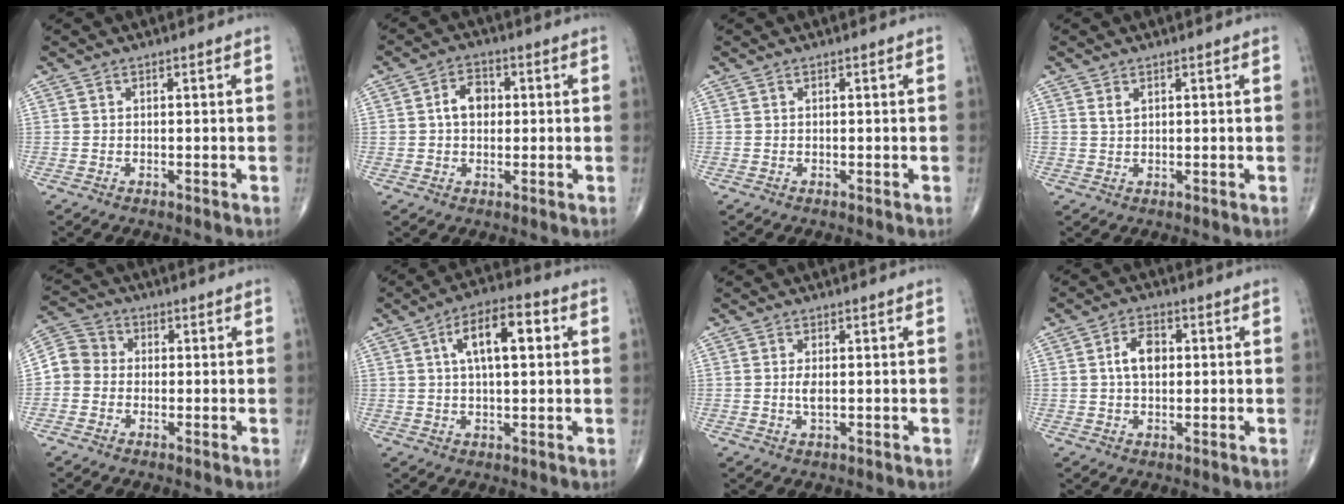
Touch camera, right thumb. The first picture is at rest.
{"total": 5.4, "force": [0.6, 4.0, 3.7], "torque": [-0.049, 0.013, 0.006]}
{"total": 0.0}
{"total": 1.4, "force": [0.8, 0.8, 0.8], "torque": [-0.014, 0.000, 0.020]}
{"total": 6.0, "force": [-0.7, 5.5, 2.3], "torque": [-0.028, 0.022, -0.030]}
{"total": 10.8, "force": [2.8, 4.5, 9.4], "torque": [-0.145, 0.017, 0.039]}
{"total": 2.0, "force": [0.1, 0.7, 1.9], "torque": [-0.039, -0.003, 0.003]}
{"total": 5.6, "force": [0.9, 3.5, 4.3], "torque": [-0.069, 0.007, 0.011]}